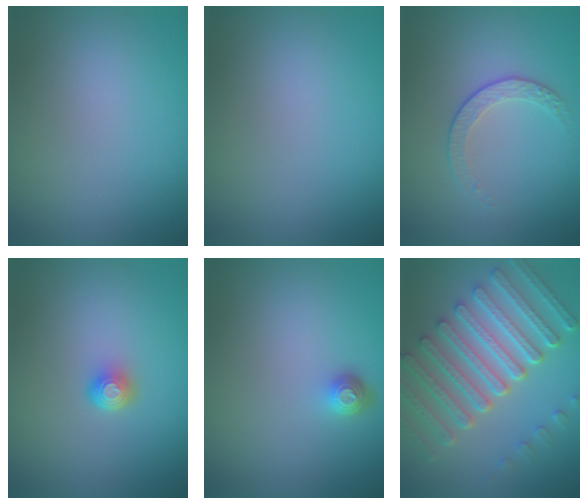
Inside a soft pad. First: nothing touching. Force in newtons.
{"total": 0.0}
{"total": 1.8, "press": 1.3, "slide": 1.3}
{"total": 1.6, "press": 1.2, "slide": 1.1}
{"total": 1.4, "press": 1.1, "slide": 0.9}
{"total": 8.3, "press": 6.3, "slide": 5.4}